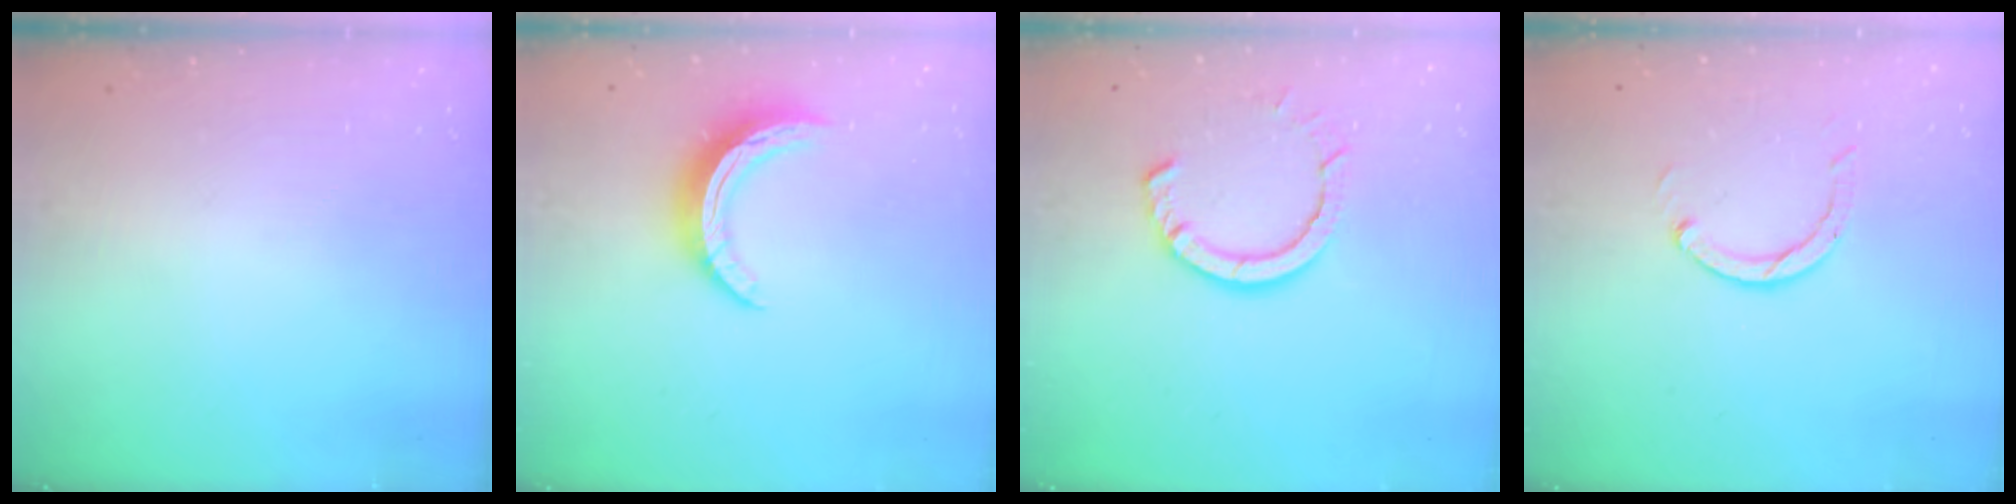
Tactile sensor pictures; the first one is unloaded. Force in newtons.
{"total": 11.0, "press": 11.0, "slide": 0.5}
{"total": 8.5, "press": 8.4, "slide": 1.0}
{"total": 3.0, "press": 3.0, "slide": 0.3}